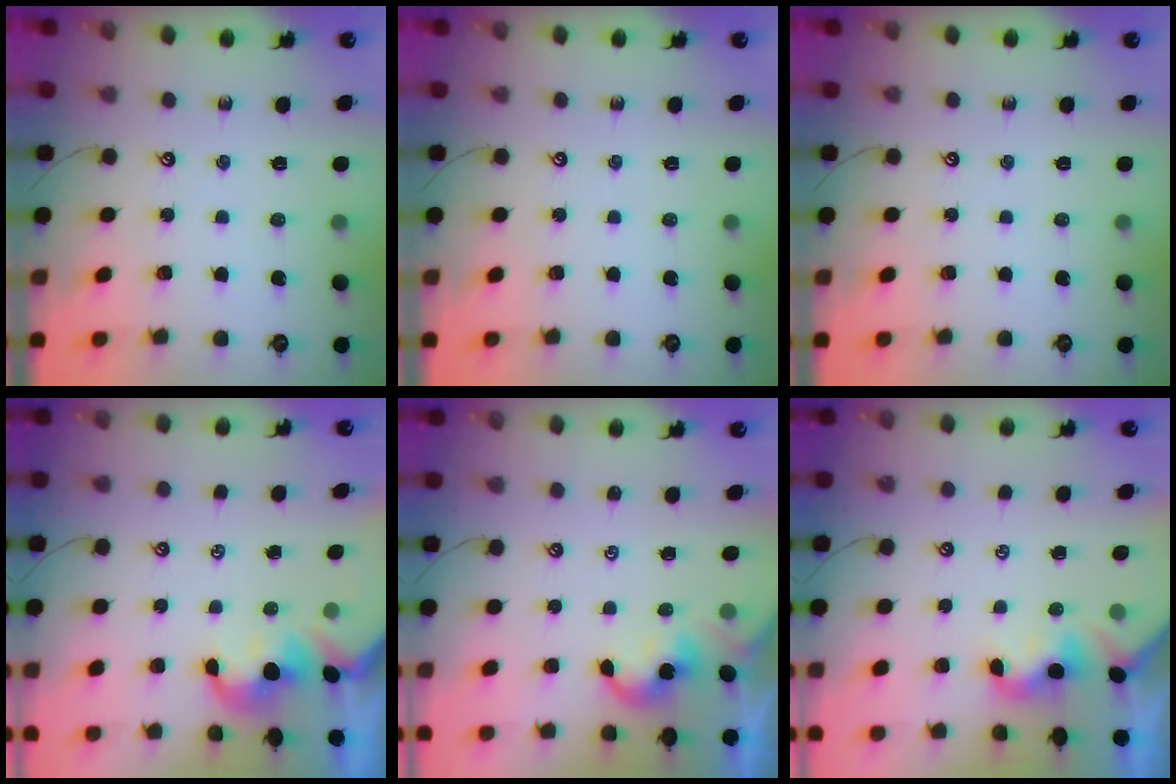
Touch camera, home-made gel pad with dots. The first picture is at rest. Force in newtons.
{"total": 0.0}
{"total": 0.0}
{"total": 0.5, "press": 0.2, "slide": 0.5}
{"total": 0.7, "press": 0.7, "slide": 0.2}
{"total": 2.0, "press": 1.9, "slide": 0.5}